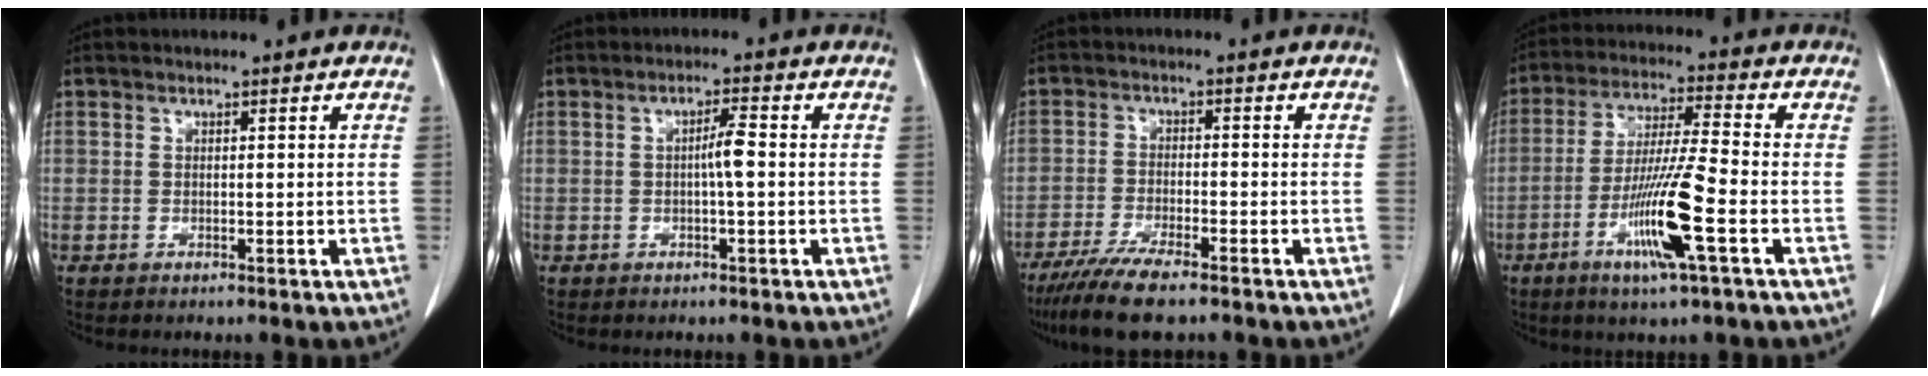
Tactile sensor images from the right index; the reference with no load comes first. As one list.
[{"total": 2.9, "force": [-0.2, 0.0, 2.9], "torque": [-0.051, 0.002, -0.004]}, {"total": 8.3, "force": [-6.5, 0.7, 5.1], "torque": [-0.087, -0.022, -0.110]}, {"total": 11.7, "force": [-4.4, -0.4, 10.8], "torque": [-0.212, -0.015, -0.084]}]